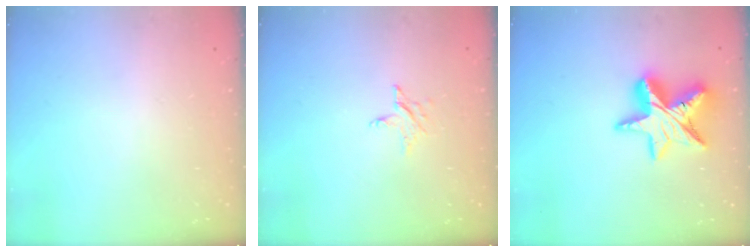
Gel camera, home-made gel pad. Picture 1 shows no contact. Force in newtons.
{"total": 2.9, "press": 2.9, "slide": 0.2}
{"total": 14.1, "press": 14.1, "slide": 1.4}